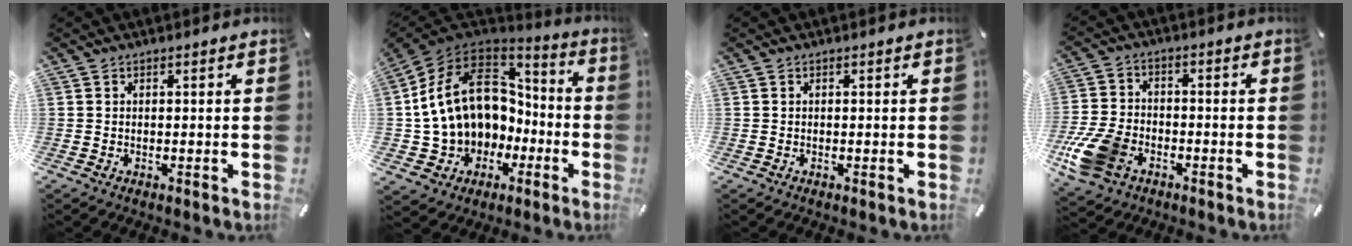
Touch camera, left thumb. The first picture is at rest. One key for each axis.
{"total": 19.7, "fx": 2.3, "fy": 15.8, "fz": 11.5, "tx": -0.241, "ty": -0.007, "tz": 0.061}
{"total": 0.0}
{"total": 12.7, "fx": -5.8, "fy": 8.5, "fz": 7.3, "tx": -0.157, "ty": 0.030, "tz": -0.102}